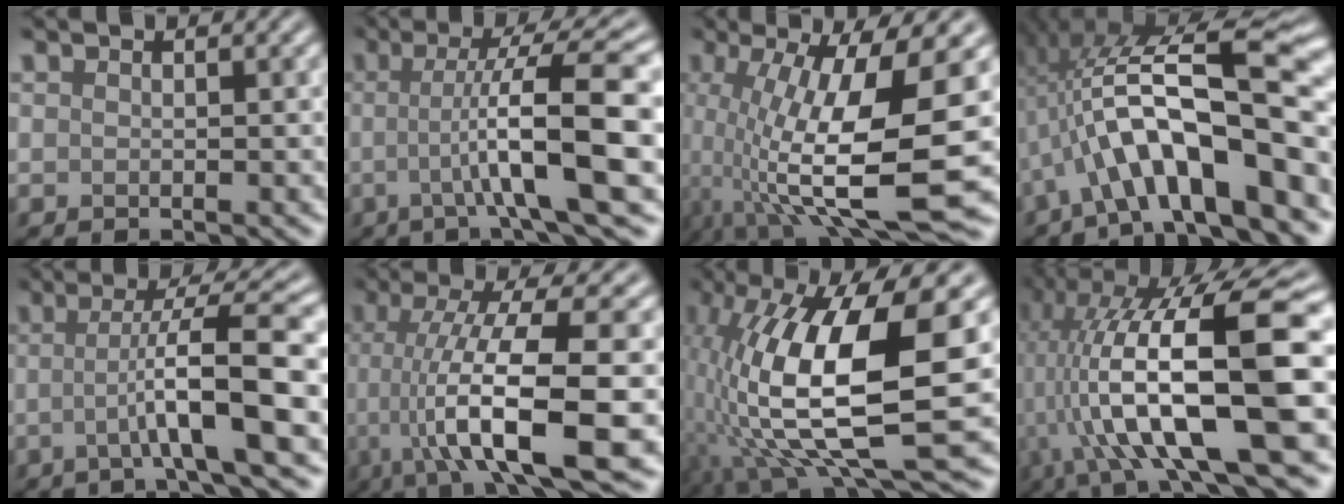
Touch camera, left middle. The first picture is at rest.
{"total": 10.4, "force": [-0.7, 1.6, 10.2], "torque": [-0.132, 0.015, -0.012]}
{"total": 12.5, "force": [-1.1, 3.5, 11.9], "torque": [-0.212, -0.016, -0.005]}
{"total": 11.4, "force": [-2.4, 3.3, 10.7], "torque": [-0.161, 0.031, -0.038]}
{"total": 8.0, "force": [-0.7, 1.2, 7.9], "torque": [-0.117, 0.016, -0.013]}
{"total": 12.0, "force": [-2.3, 2.6, 11.5], "torque": [-0.172, 0.006, -0.030]}
{"total": 14.3, "force": [-0.8, 4.7, 13.5], "torque": [-0.259, -0.002, -0.011]}
{"total": 16.5, "force": [-1.1, 4.9, 15.8], "torque": [-0.273, 0.036, -0.006]}